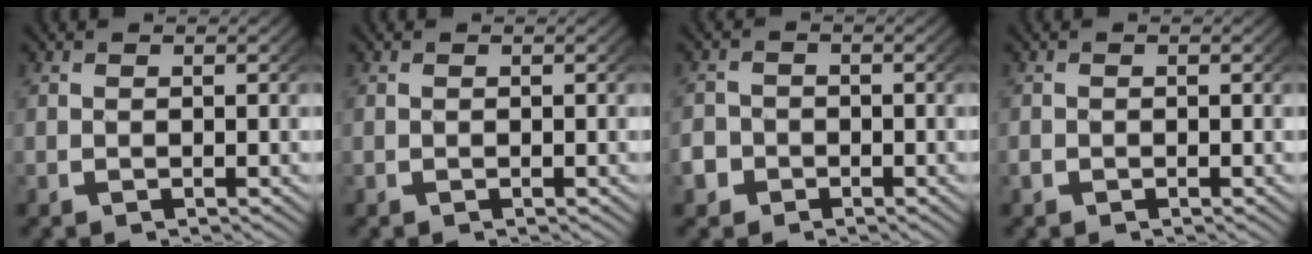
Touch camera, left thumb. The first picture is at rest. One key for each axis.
{"total": 0.0}
{"total": 2.8, "fx": -1.4, "fy": 2.4, "fz": 0.4, "tx": -0.012, "ty": -0.011, "tz": -0.025}
{"total": 0.6, "fx": -0.4, "fy": 0.5, "fz": 0.2, "tx": -0.005, "ty": -0.004, "tz": -0.007}